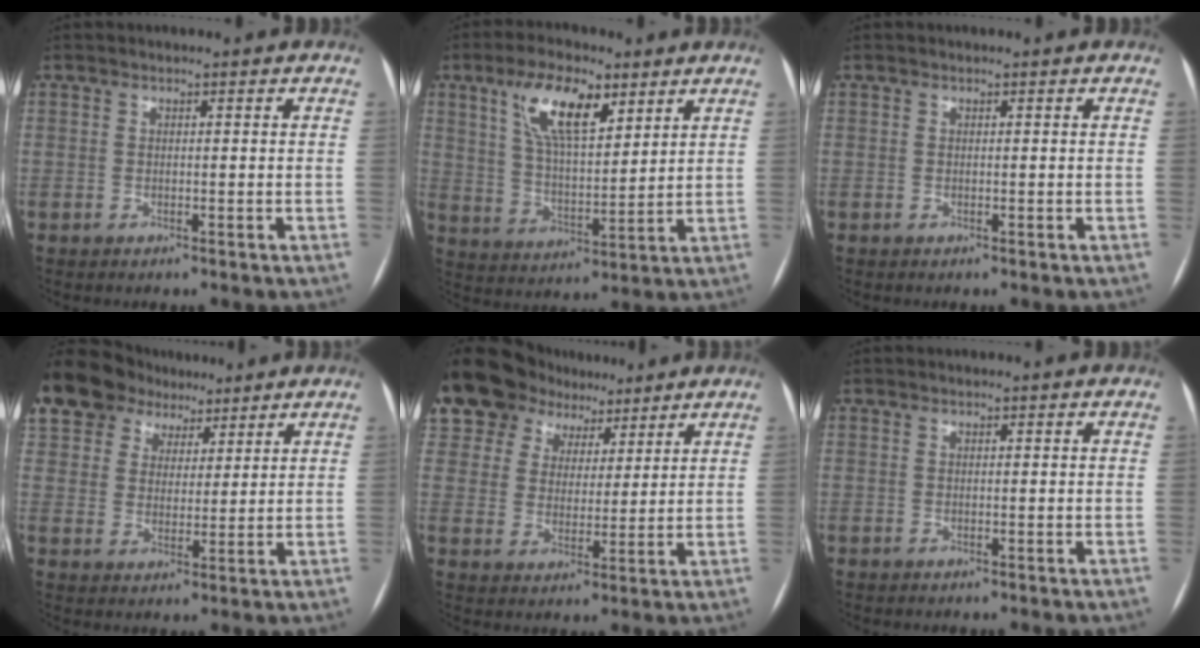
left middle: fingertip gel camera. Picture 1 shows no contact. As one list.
[{"total": 11.3, "force": [6.2, 4.0, 8.6], "torque": [-0.166, 0.013, 0.118]}, {"total": 2.9, "force": [-1.2, -2.2, -1.4], "torque": [0.018, -0.006, -0.014]}, {"total": 15.7, "force": [10.8, 10.2, 5.1], "torque": [-0.165, 0.052, 0.207]}, {"total": 17.1, "force": [12.1, 10.8, 5.2], "torque": [-0.166, 0.049, 0.226]}, {"total": 0.0}]